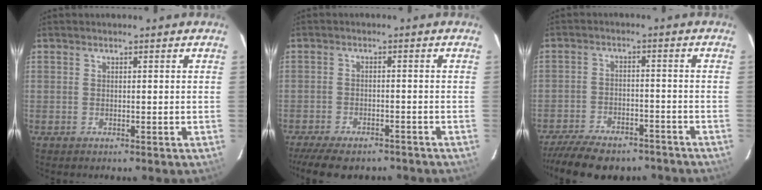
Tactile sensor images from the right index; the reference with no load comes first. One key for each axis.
{"total": 11.6, "fx": -9.5, "fy": 3.8, "fz": 5.4, "tx": -0.123, "ty": -0.024, "tz": -0.145}
{"total": 17.4, "fx": -14.3, "fy": 6.3, "fz": 7.6, "tx": -0.167, "ty": -0.010, "tz": -0.202}